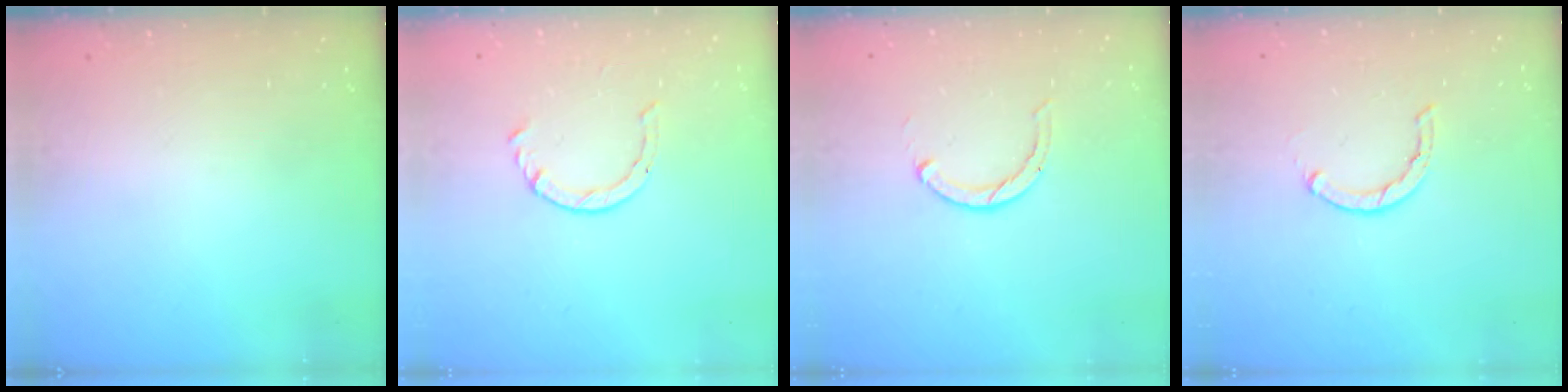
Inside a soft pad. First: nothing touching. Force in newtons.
{"total": 3.0, "press": 2.9, "slide": 0.3}
{"total": 2.3, "press": 2.3, "slide": 0.4}
{"total": 1.6, "press": 1.5, "slide": 0.4}